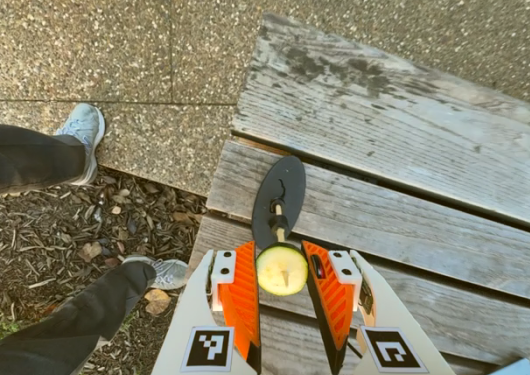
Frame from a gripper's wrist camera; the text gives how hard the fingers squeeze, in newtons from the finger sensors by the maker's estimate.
{"total": 7.5, "left": 7.0, "right": 8.1}